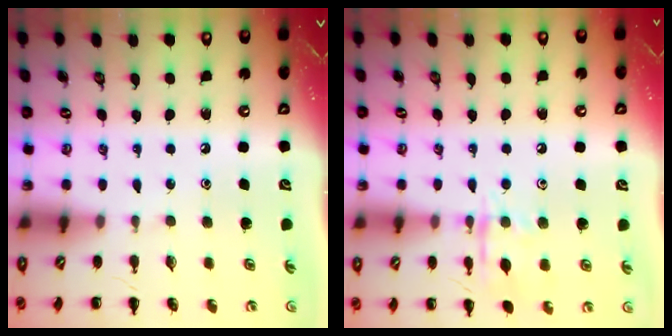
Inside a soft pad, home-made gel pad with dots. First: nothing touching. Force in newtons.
{"total": 9.7, "press": 9.7, "slide": 0.7}